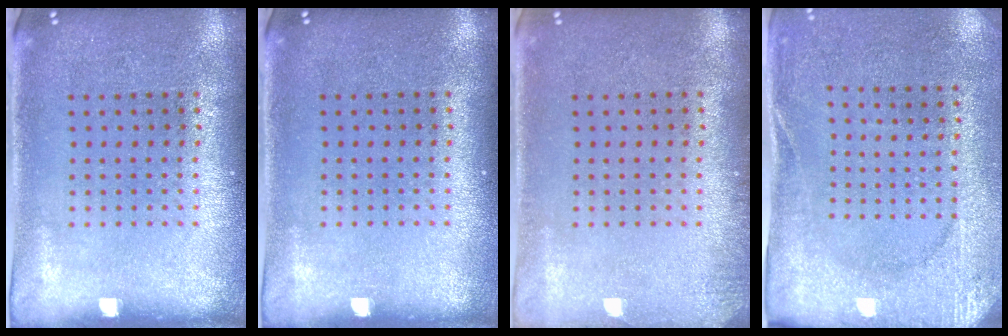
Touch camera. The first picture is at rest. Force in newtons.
{"total": 0.0}
{"total": 1.0, "press": 1.0, "slide": 0.1}
{"total": 2.6, "press": 2.4, "slide": 0.9}